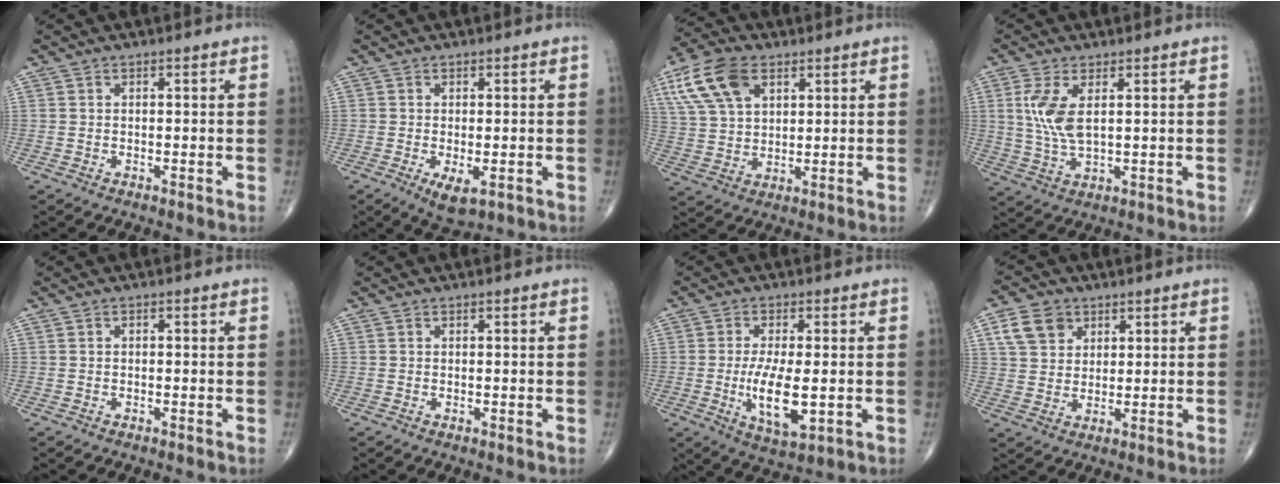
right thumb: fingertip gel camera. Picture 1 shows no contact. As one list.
[{"total": 4.5, "force": [-1.5, 2.0, 3.7], "torque": [-0.065, -0.012, -0.017]}, {"total": 13.4, "force": [6.2, 7.8, 9.0], "torque": [-0.175, -0.003, 0.122]}, {"total": 8.2, "force": [2.0, 3.5, 7.1], "torque": [-0.164, -0.012, 0.047]}, {"total": 0.0}, {"total": 0.0}, {"total": 9.8, "force": [-1.3, 3.6, 9.1], "torque": [-0.165, -0.021, -0.016]}, {"total": 7.4, "force": [3.4, 5.7, 3.3], "torque": [-0.040, -0.006, 0.064]}]